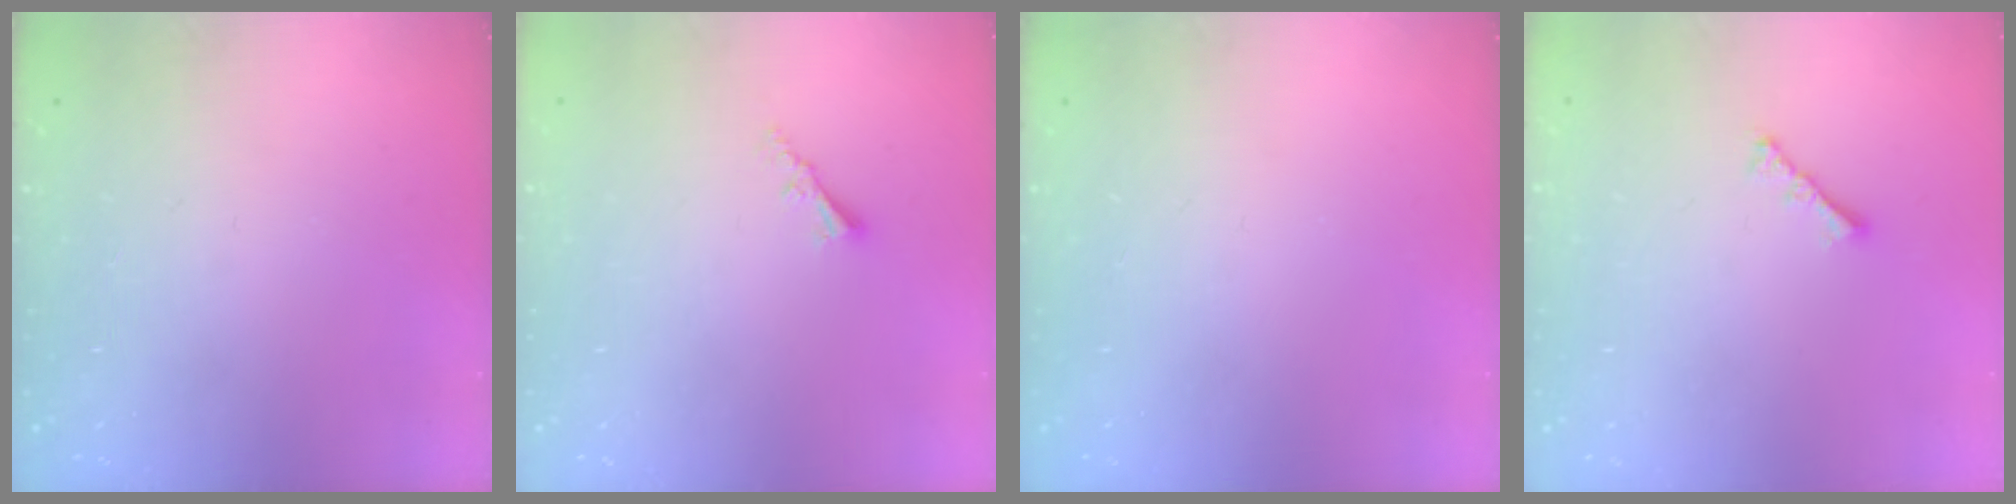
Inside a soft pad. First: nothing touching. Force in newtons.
{"total": 2.2, "press": 2.2, "slide": 0.4}
{"total": 0.0}
{"total": 2.4, "press": 2.3, "slide": 0.6}